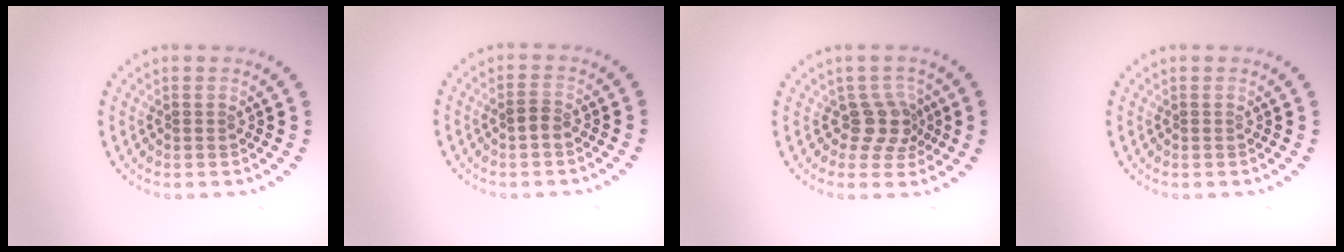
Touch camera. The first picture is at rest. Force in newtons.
{"total": 1.2, "press": 1.1, "slide": 0.4}
{"total": 2.6, "press": 2.1, "slide": 1.7}
{"total": 0.0}